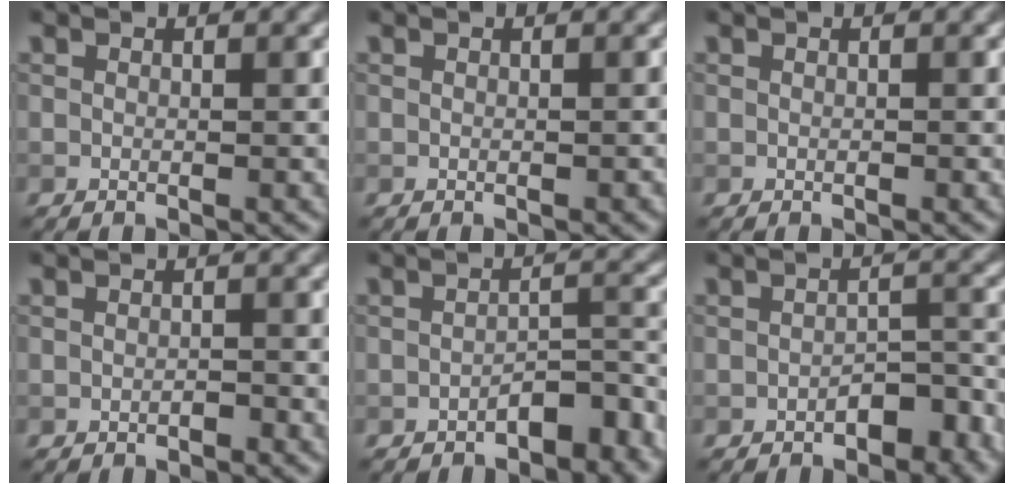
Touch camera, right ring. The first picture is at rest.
{"total": 0.0}
{"total": 0.0}
{"total": 0.5, "force": [-0.4, 0.2, 0.3], "torque": [-0.003, 0.000, -0.005]}
{"total": 3.8, "force": [-2.6, 1.6, 2.3], "torque": [-0.025, 0.009, -0.039]}
{"total": 3.6, "force": [-2.2, 1.9, 2.1], "torque": [-0.024, 0.005, -0.031]}